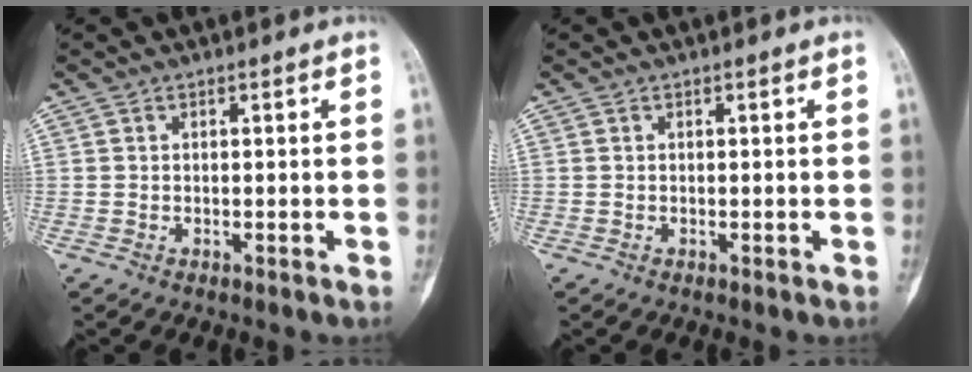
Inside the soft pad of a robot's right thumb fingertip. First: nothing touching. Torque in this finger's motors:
{"motor_torque": [0.26, 0.06, 0.24, -0.18, 0.06]}